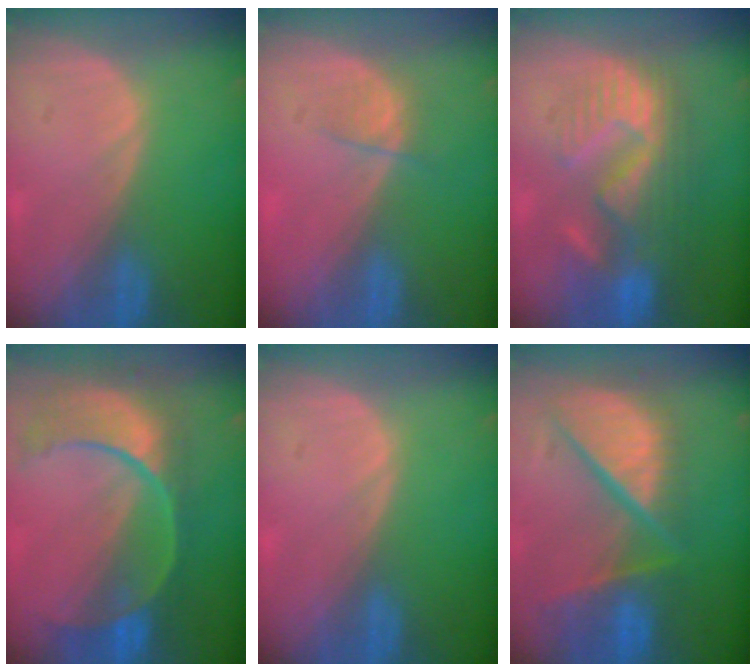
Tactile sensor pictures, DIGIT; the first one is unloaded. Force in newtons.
{"total": 2.2, "press": 2.0, "slide": 0.9}
{"total": 10.8, "press": 9.8, "slide": 4.5}
{"total": 11.2, "press": 9.4, "slide": 6.2}
{"total": 0.0}
{"total": 12.1, "press": 9.9, "slide": 6.9}